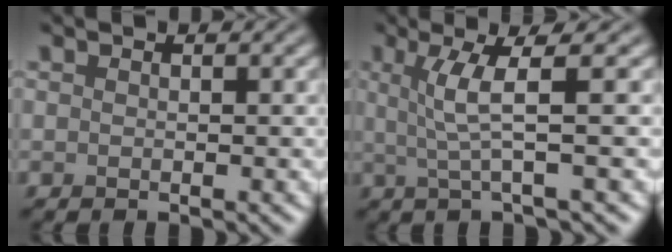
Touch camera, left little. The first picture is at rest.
{"total": 4.0, "force": [0.7, 0.5, 3.9], "torque": [-0.075, 0.003, 0.017]}